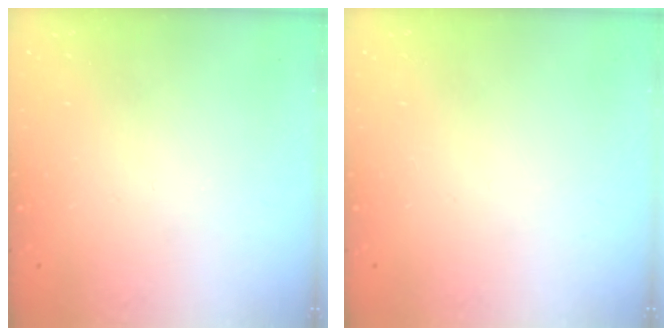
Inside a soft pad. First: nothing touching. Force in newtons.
{"total": 0.0}